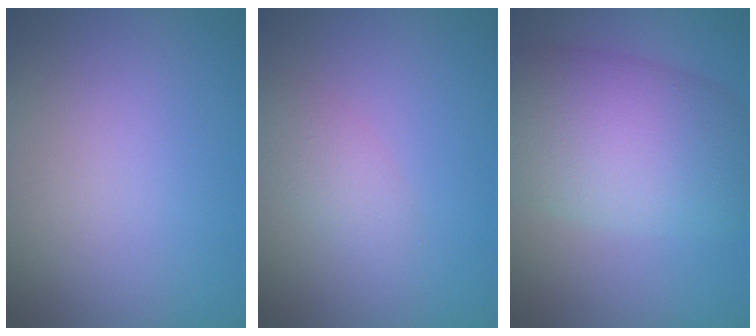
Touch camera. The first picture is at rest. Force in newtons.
{"total": 2.0, "press": 2.0, "slide": 0.1}
{"total": 10.1, "press": 10.1, "slide": 0.7}